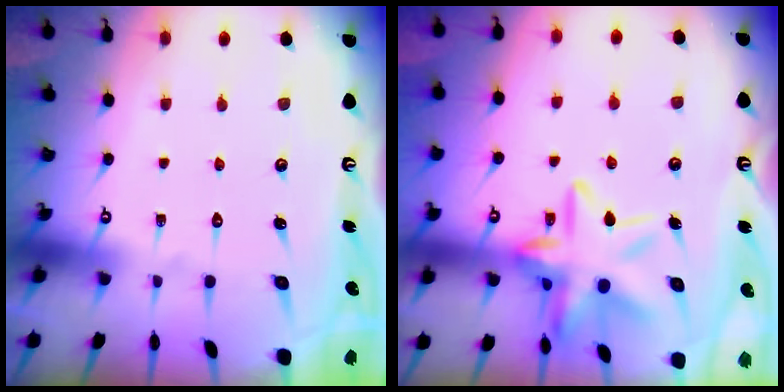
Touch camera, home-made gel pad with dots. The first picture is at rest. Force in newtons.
{"total": 15.9, "press": 15.8, "slide": 1.6}